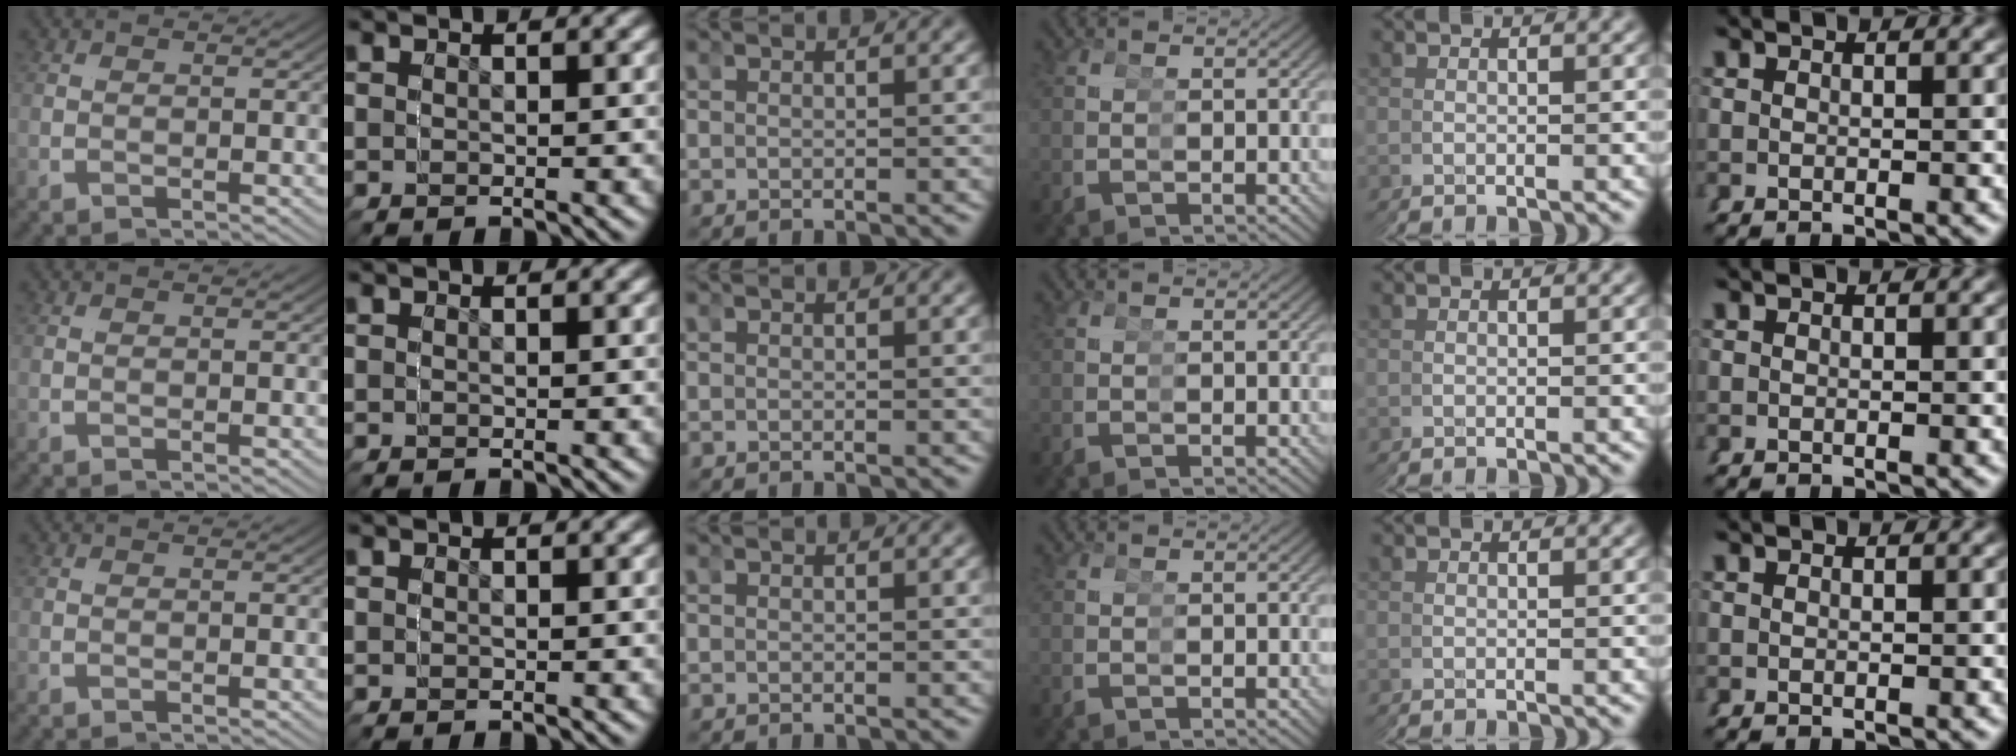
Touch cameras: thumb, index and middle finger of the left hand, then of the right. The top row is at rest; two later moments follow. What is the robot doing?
{"motion": "grasp_and_lifting", "object": "scissors"}